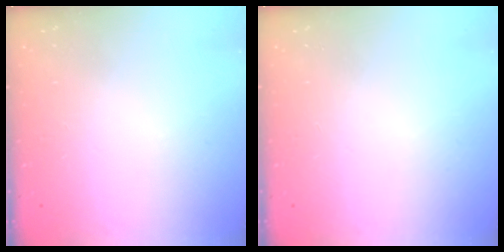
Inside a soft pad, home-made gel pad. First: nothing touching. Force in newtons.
{"total": 0.0}